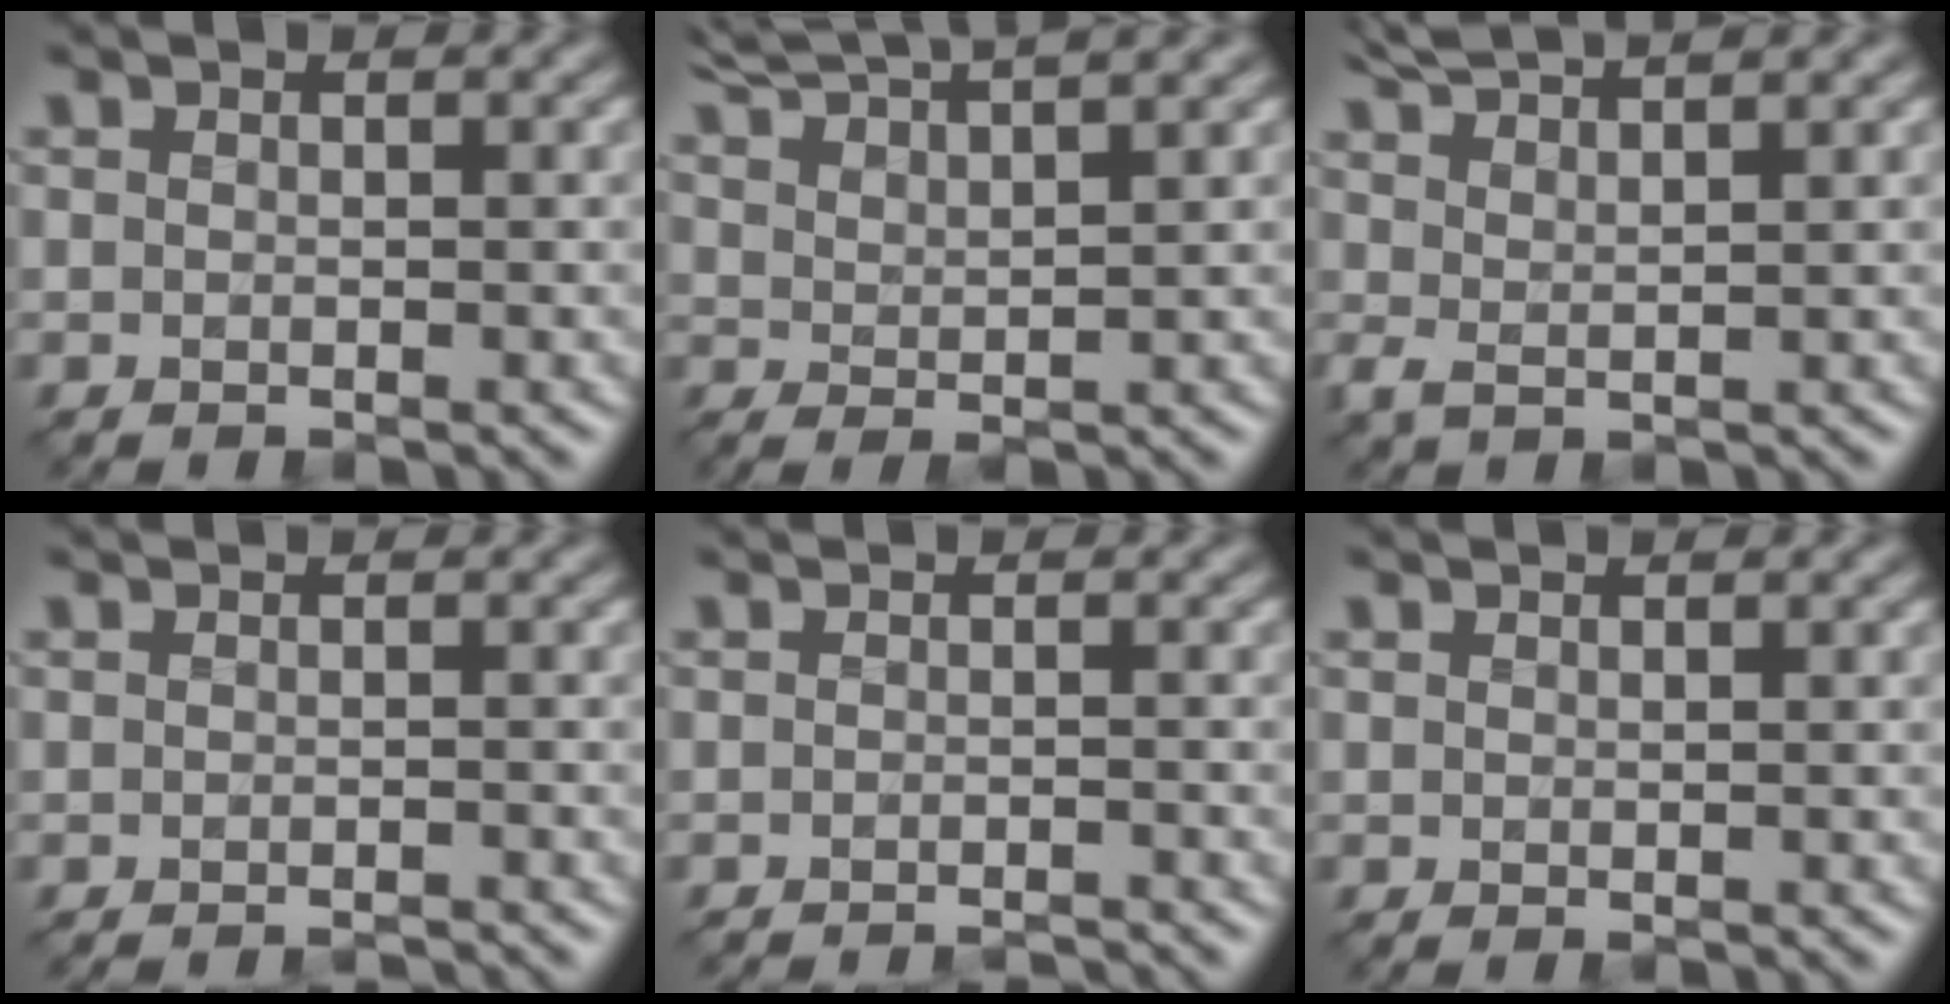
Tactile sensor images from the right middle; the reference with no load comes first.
{"total": 7.6, "force": [6.3, 1.3, 4.1], "torque": [-0.062, 0.019, 0.085]}
{"total": 4.1, "force": [3.3, 0.8, 2.4], "torque": [-0.047, 0.016, 0.062]}
{"total": 1.9, "force": [-1.3, 0.5, 1.2], "torque": [0.003, -0.006, -0.022]}
{"total": 2.5, "force": [-2.2, 0.3, 1.2], "torque": [-0.002, -0.004, -0.031]}
{"total": 0.9, "force": [0.8, 0.1, 0.4], "torque": [-0.011, -0.003, 0.010]}